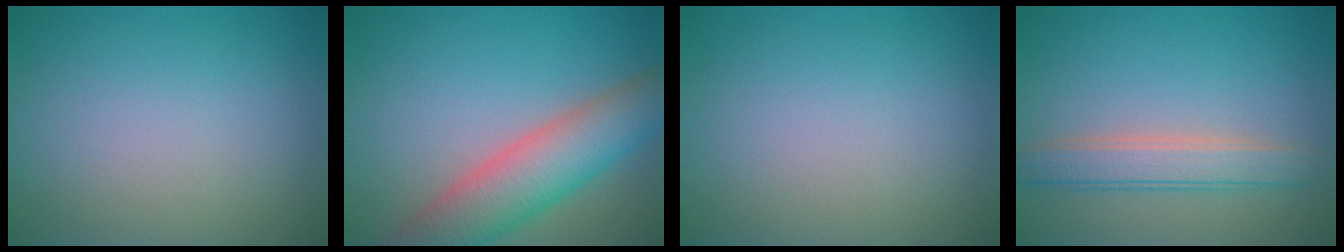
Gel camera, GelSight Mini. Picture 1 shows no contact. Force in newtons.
{"total": 7.6, "press": 7.6, "slide": 0.5}
{"total": 0.0}
{"total": 3.4, "press": 3.4, "slide": 0.1}